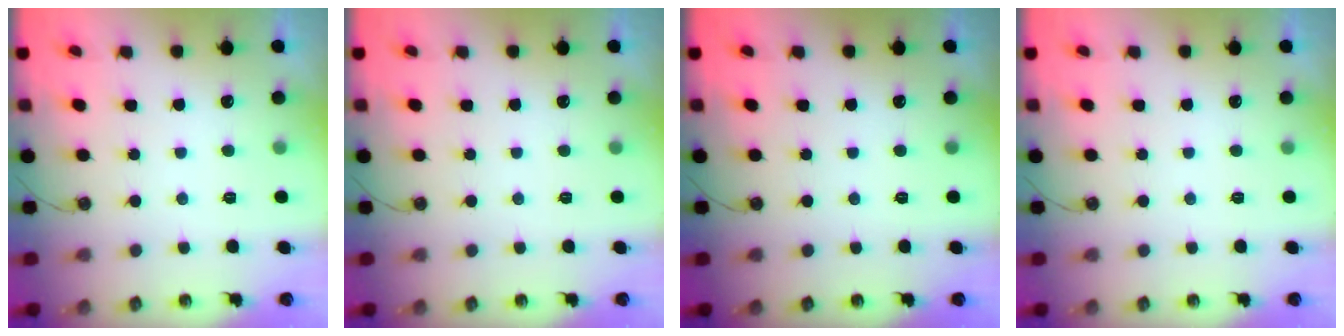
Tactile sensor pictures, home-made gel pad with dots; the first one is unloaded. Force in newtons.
{"total": 0.0}
{"total": 0.0}
{"total": 0.0}